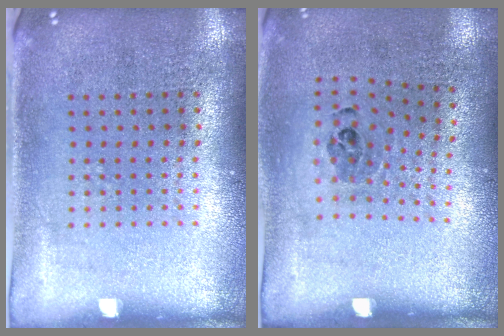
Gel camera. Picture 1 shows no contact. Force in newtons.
{"total": 1.0, "press": 0.7, "slide": 0.7}